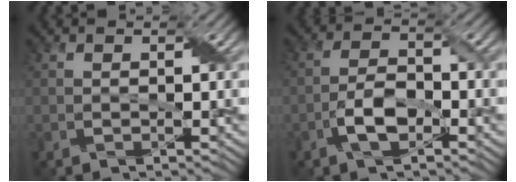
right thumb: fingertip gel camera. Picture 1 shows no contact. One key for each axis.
{"total": 4.9, "fx": -2.3, "fy": 2.2, "fz": 3.7, "tx": -0.076, "ty": 0.006, "tz": -0.048}